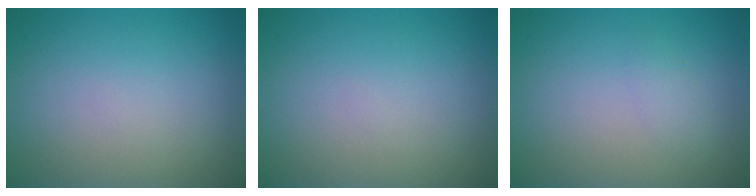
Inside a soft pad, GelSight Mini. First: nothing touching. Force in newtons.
{"total": 0.0}
{"total": 1.0, "press": 1.0, "slide": 0.1}